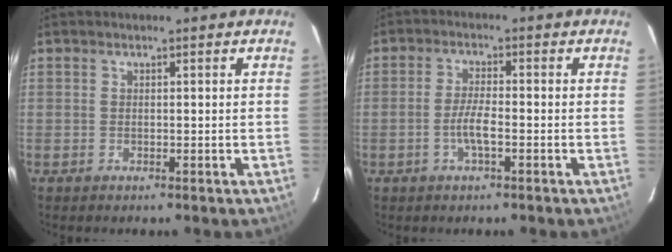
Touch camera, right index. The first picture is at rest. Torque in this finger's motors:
{"motor_torque": [0.88, -0.53, 0.52, 0.12]}